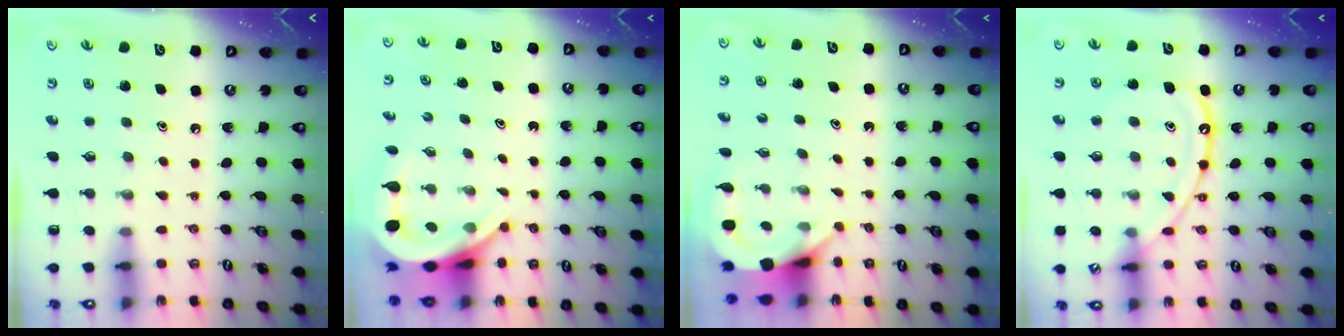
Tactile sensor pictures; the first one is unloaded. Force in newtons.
{"total": 8.5, "press": 8.4, "slide": 1.0}
{"total": 3.5, "press": 3.5, "slide": 0.2}
{"total": 13.6, "press": 13.5, "slide": 1.1}